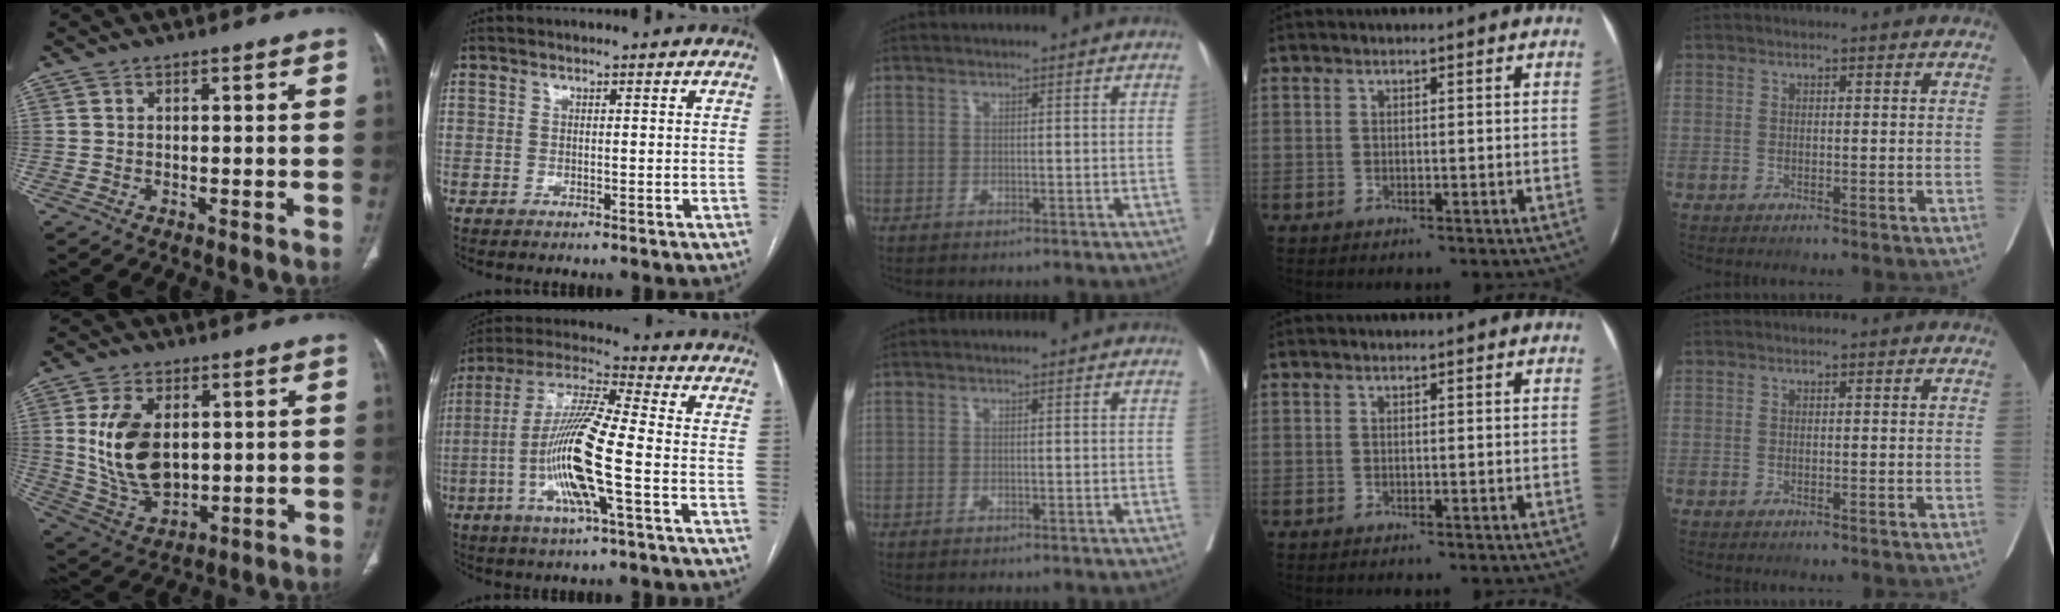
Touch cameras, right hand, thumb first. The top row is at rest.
{"thumb": {"total": 14.2, "force": [2.1, 8.8, 10.9], "torque": [-0.190, -0.014, 0.056]}, "index": {"total": 14.7, "force": [-3.7, 1.0, 14.2], "torque": [-0.288, -0.004, -0.076]}}